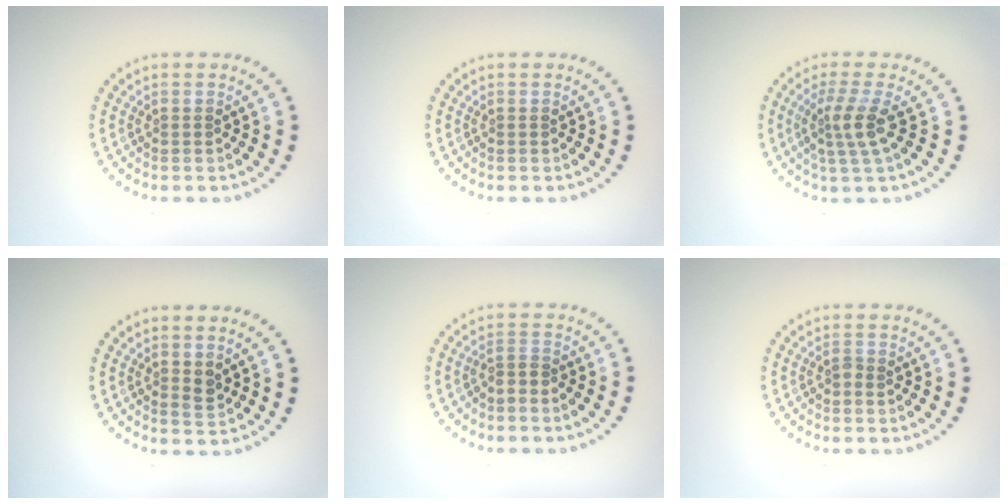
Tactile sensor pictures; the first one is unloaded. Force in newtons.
{"total": 0.0}
{"total": 2.8, "press": 2.1, "slide": 1.8}
{"total": 1.0, "press": 0.9, "slide": 0.4}
{"total": 1.0, "press": 0.6, "slide": 0.8}
{"total": 0.6, "press": 0.5, "slide": 0.3}